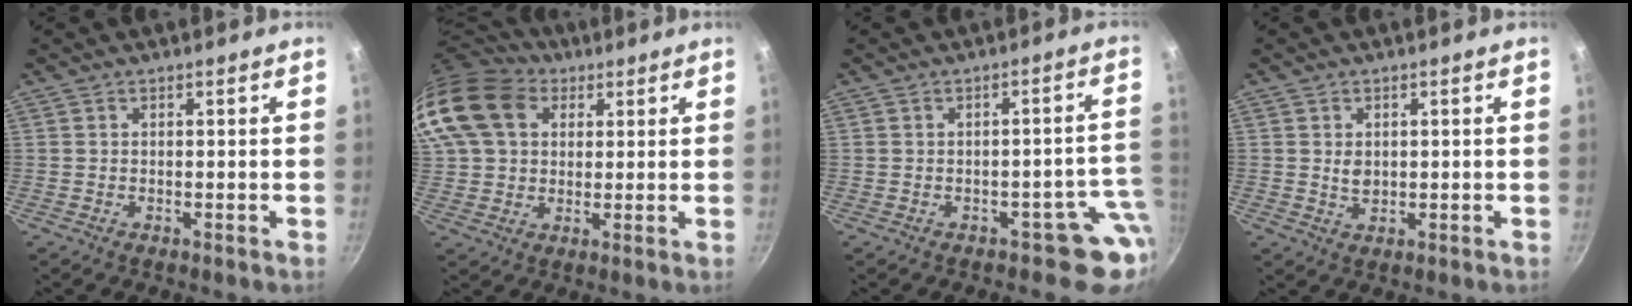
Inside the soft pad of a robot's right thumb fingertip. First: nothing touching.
{"total": 18.2, "force": [6.7, 13.9, 9.6], "torque": [-0.200, 0.022, 0.115]}
{"total": 6.7, "force": [-2.4, 4.7, 4.2], "torque": [0.031, 0.030, -0.026]}
{"total": 2.6, "force": [0.4, 2.0, 1.6], "torque": [-0.023, -0.002, 0.009]}